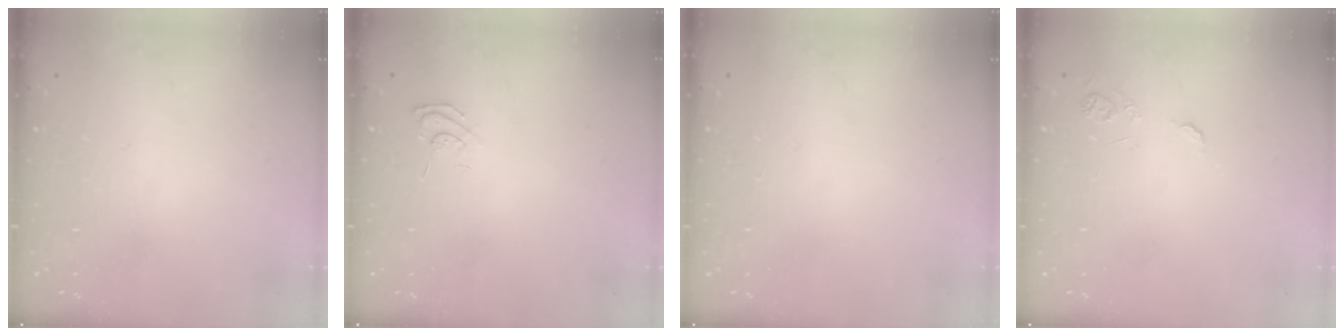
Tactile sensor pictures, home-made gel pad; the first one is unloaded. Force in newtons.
{"total": 6.1, "press": 5.9, "slide": 1.4}
{"total": 0.0}
{"total": 7.2, "press": 7.2, "slide": 0.7}